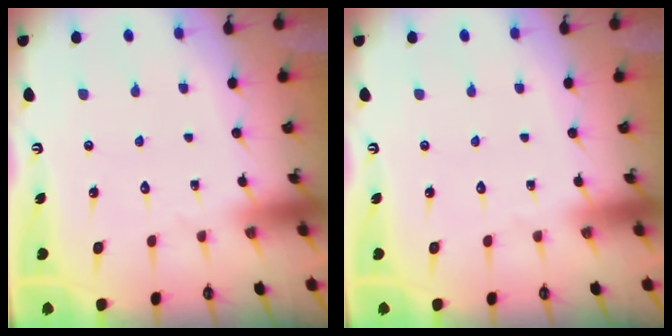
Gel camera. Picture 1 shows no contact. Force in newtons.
{"total": 0.0}